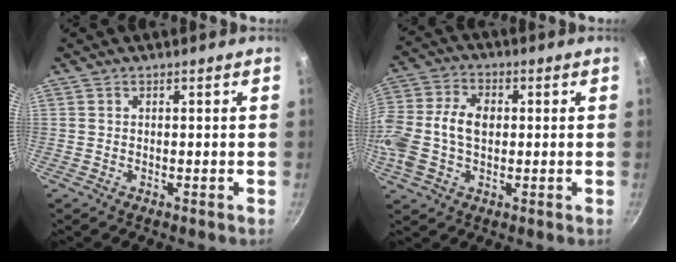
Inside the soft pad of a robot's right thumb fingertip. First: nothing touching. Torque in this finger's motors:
{"motor_torque": [1.87, 2.19, 1.51, -0.78, 0.19]}